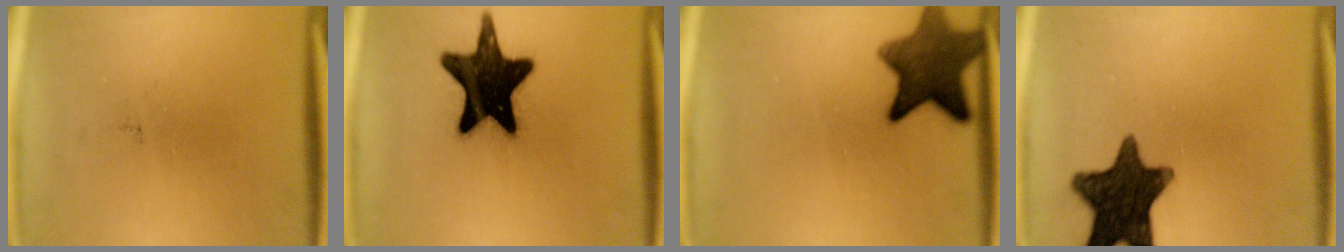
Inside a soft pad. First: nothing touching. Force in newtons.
{"total": 19.1}
{"total": 10.4}
{"total": 15.3}